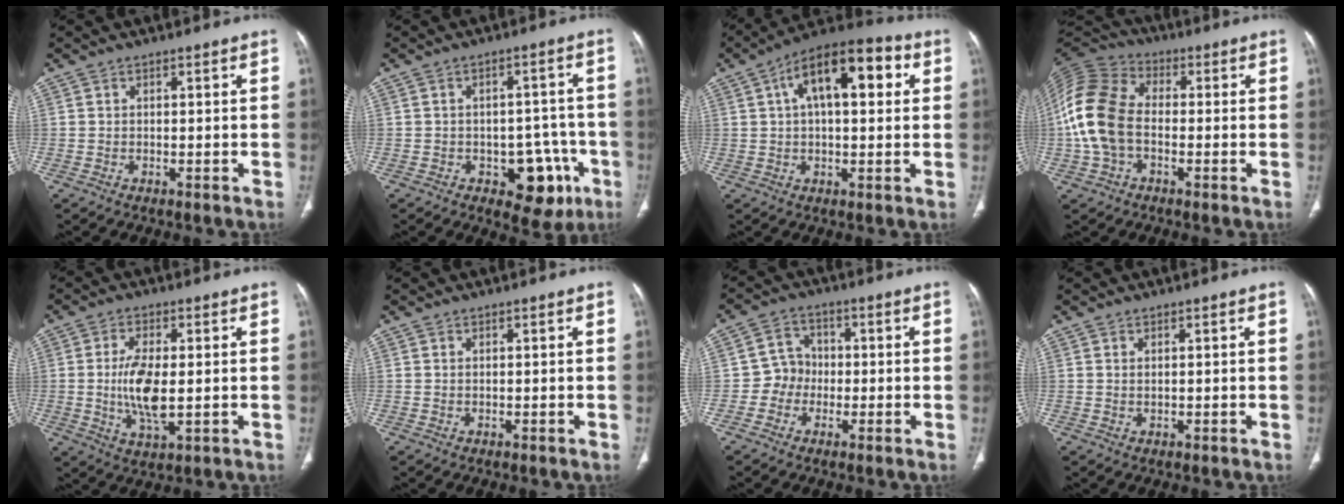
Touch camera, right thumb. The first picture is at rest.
{"total": 10.1, "force": [-4.2, 6.3, 6.7], "torque": [-0.042, 0.028, -0.045]}
{"total": 15.8, "force": [4.6, 7.3, 13.3], "torque": [-0.185, 0.029, 0.063]}
{"total": 14.6, "force": [-1.5, 9.8, 10.7], "torque": [-0.234, 0.033, -0.036]}
{"total": 9.2, "force": [-0.2, 3.8, 8.4], "torque": [-0.169, -0.013, -0.001]}
{"total": 0.0}
{"total": 5.4, "force": [-1.2, 5.0, 1.5], "torque": [0.004, 0.015, -0.033]}
{"total": 0.7, "force": [0.3, 0.3, 0.5], "torque": [-0.010, -0.001, 0.008]}